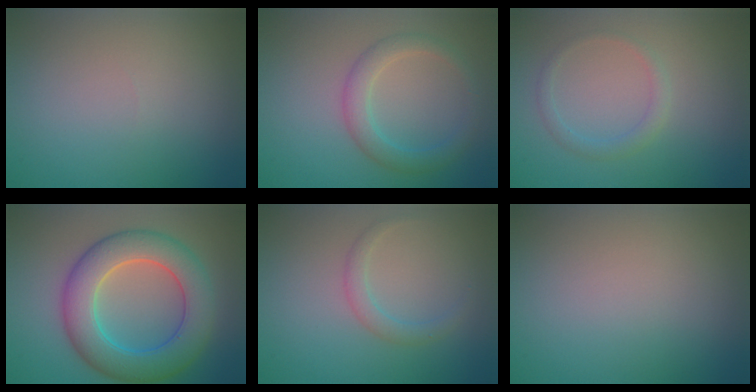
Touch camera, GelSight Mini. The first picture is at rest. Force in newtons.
{"total": 2.8, "press": 2.8, "slide": 0.1}
{"total": 1.4, "press": 1.4, "slide": 0.1}
{"total": 8.1, "press": 8.1, "slide": 0.3}
{"total": 1.5, "press": 1.5, "slide": 0.1}
{"total": 0.0}